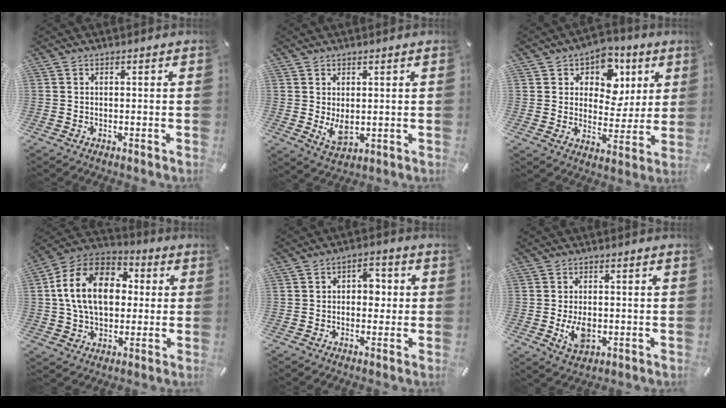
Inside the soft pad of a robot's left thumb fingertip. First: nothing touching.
{"total": 4.7, "force": [0.6, 2.8, 3.8], "torque": [-0.081, -0.007, 0.009]}
{"total": 10.6, "force": [4.2, 8.4, 4.8], "torque": [-0.072, -0.024, 0.073]}
{"total": 17.2, "force": [1.8, 12.8, 11.3], "torque": [-0.233, 0.012, 0.028]}
{"total": 5.0, "force": [-0.1, 3.6, 3.4], "torque": [-0.035, 0.001, -0.014]}
{"total": 6.2, "force": [-1.1, 4.0, 4.6], "torque": [-0.096, -0.005, -0.020]}